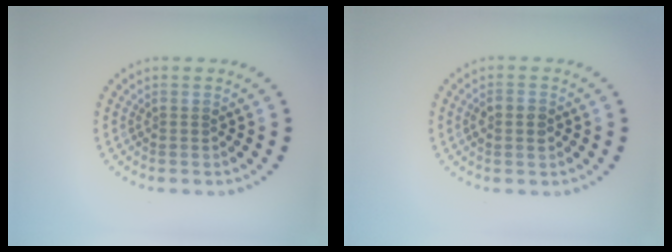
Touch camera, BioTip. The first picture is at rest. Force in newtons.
{"total": 1.4, "press": 1.4, "slide": 0.0}